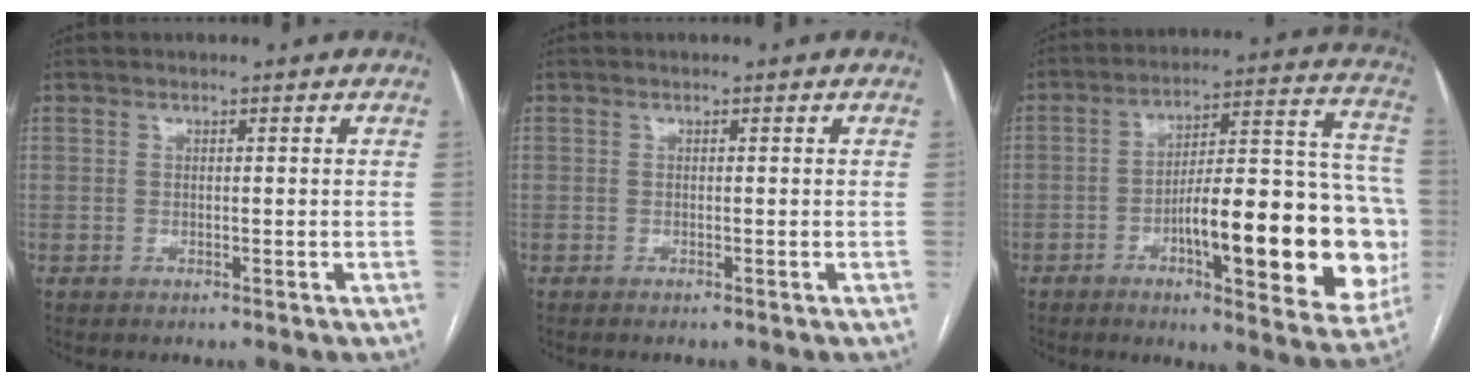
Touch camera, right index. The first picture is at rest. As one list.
[{"total": 0.6, "force": [-0.5, -0.1, 0.3], "torque": [-0.001, 0.000, -0.010]}, {"total": 24.0, "force": [-5.8, 5.7, 22.6], "torque": [-0.242, 0.029, -0.067]}]